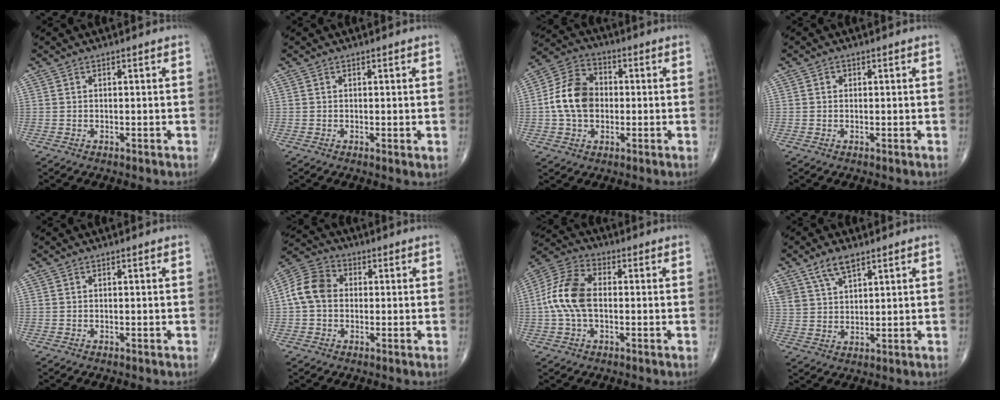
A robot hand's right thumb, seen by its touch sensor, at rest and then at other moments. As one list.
[{"total": 0.9, "force": [0.0, 0.2, 0.9], "torque": [-0.015, -0.005, -0.001]}, {"total": 11.3, "force": [-0.4, 8.4, 7.6], "torque": [-0.127, 0.026, -0.016]}, {"total": 0.7, "force": [0.1, 0.7, 0.2], "torque": [0.002, 0.001, 0.001]}, {"total": 0.0}, {"total": 8.4, "force": [0.1, 6.6, 5.1], "torque": [-0.093, 0.026, -0.010]}, {"total": 11.2, "force": [-0.4, 6.7, 9.0], "torque": [-0.194, 0.029, -0.014]}, {"total": 6.5, "force": [4.3, 3.0, 3.8], "torque": [-0.061, -0.018, 0.088]}]